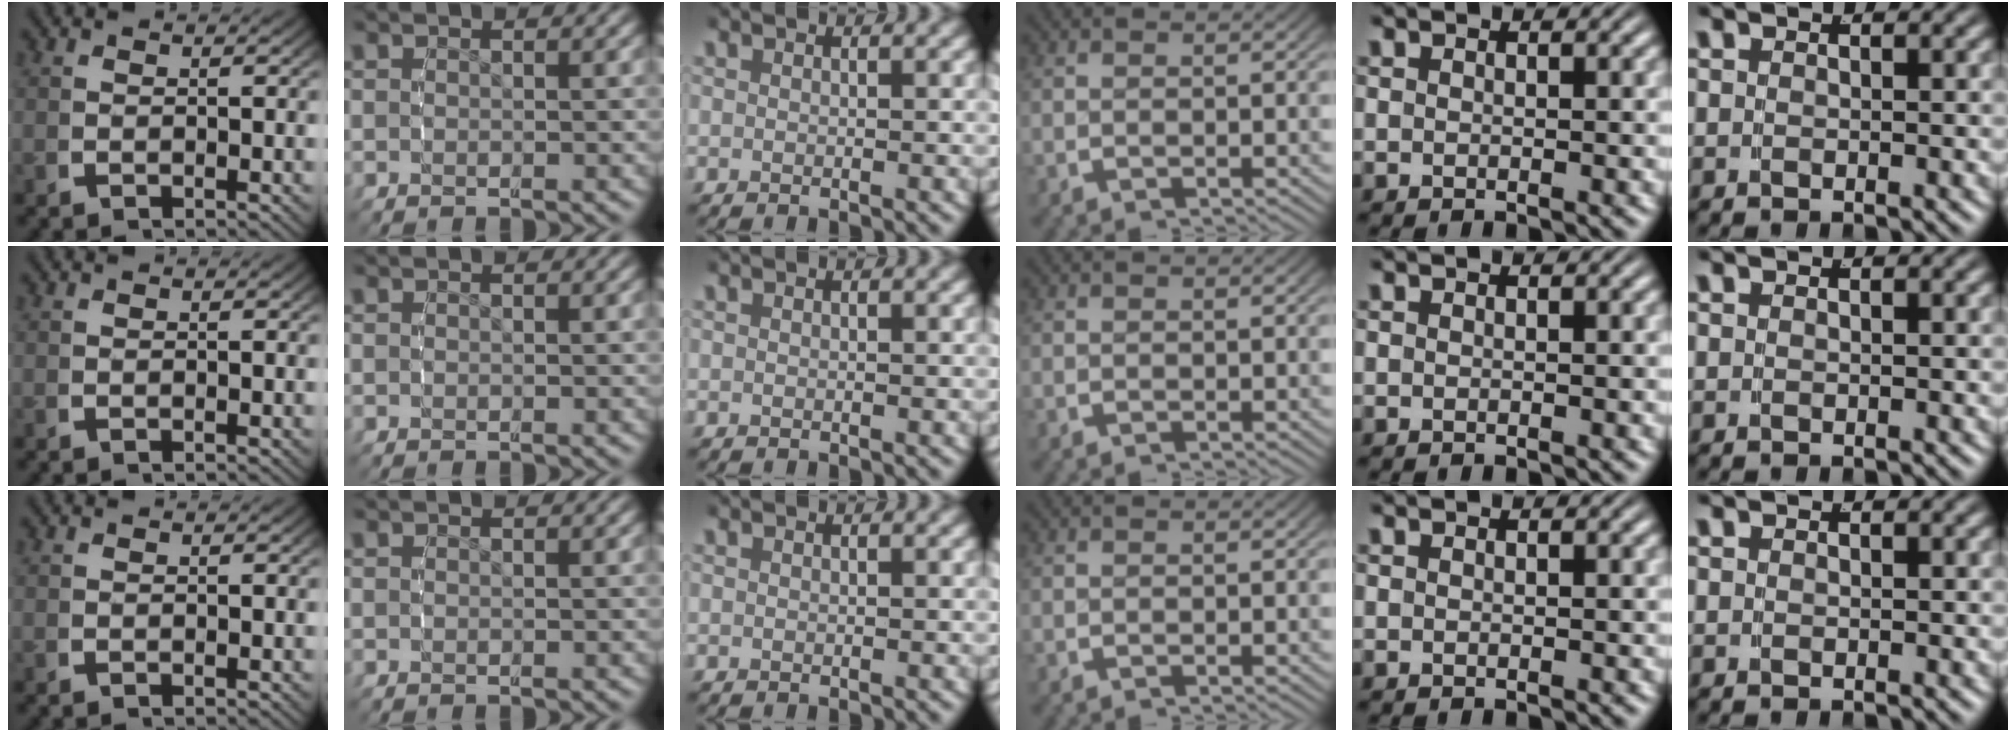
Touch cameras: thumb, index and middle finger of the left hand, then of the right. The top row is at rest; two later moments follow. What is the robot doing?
{"motion": "reach", "object": "shirt"}